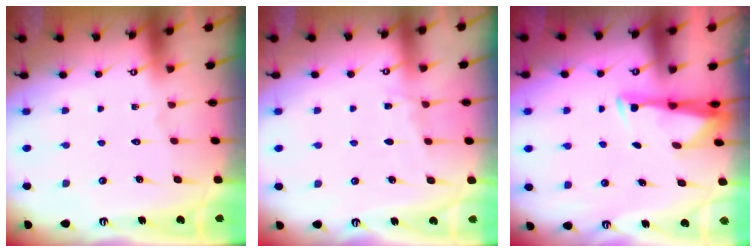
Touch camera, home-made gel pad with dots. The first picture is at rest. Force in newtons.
{"total": 4.5, "press": 4.5, "slide": 0.4}
{"total": 3.4, "press": 3.2, "slide": 0.9}